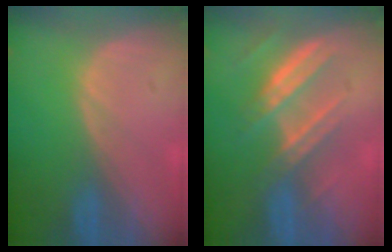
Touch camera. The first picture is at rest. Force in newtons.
{"total": 7.9, "press": 7.0, "slide": 3.7}